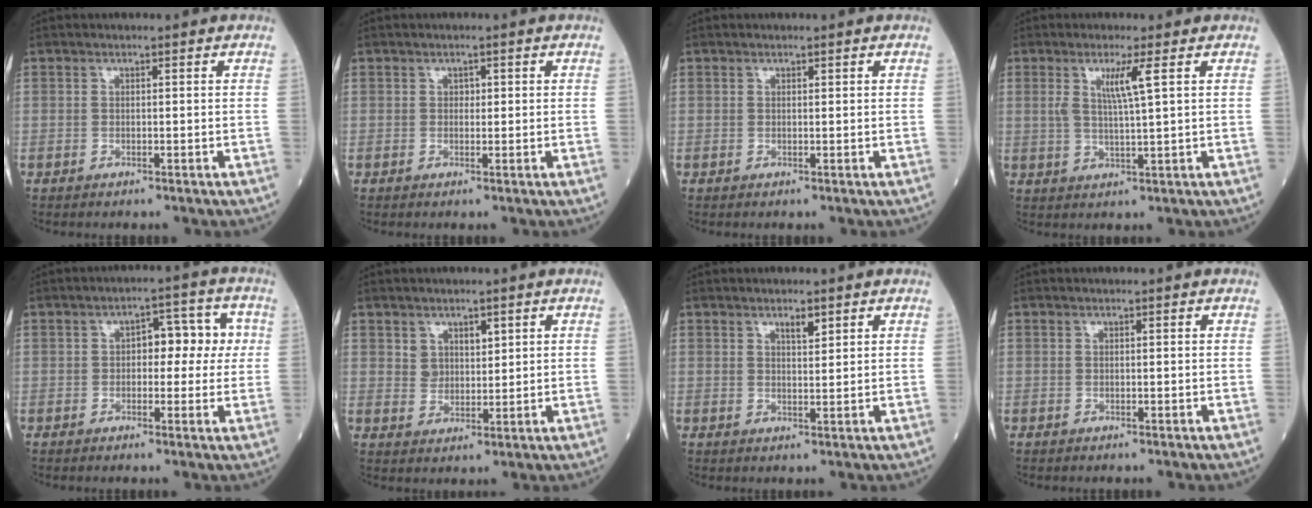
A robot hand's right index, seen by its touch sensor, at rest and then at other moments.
{"total": 0.9, "force": [0.2, 0.7, 0.5], "torque": [-0.004, 0.001, 0.002]}
{"total": 0.0}
{"total": 4.6, "force": [1.7, -0.5, 4.2], "torque": [-0.082, -0.006, 0.031]}
{"total": 6.3, "force": [0.6, 3.5, 5.2], "torque": [-0.060, 0.032, 0.007]}
{"total": 3.4, "force": [1.9, 2.4, 1.4], "torque": [-0.022, 0.004, 0.038]}
{"total": 2.1, "force": [1.4, 0.5, 1.4], "torque": [-0.024, -0.001, 0.025]}
{"total": 0.0}